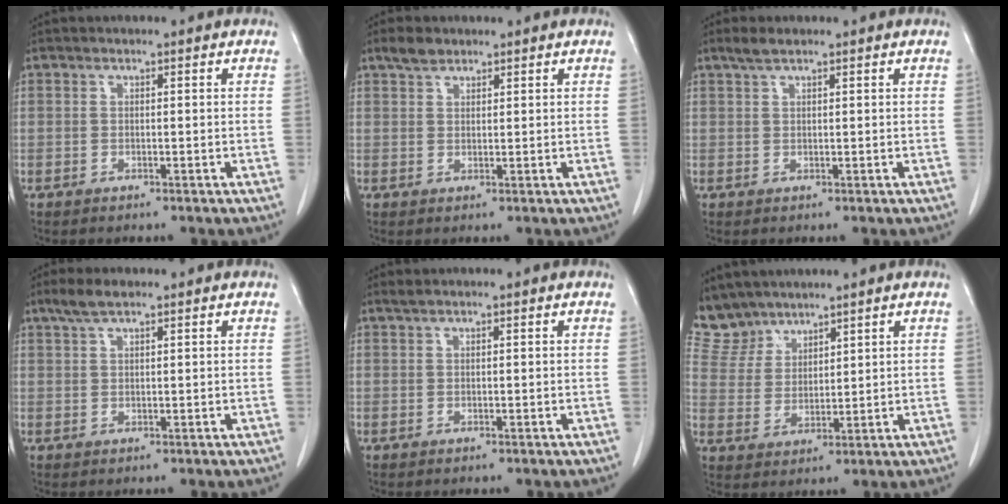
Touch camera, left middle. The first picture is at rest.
{"total": 2.6, "force": [2.1, 1.2, 1.0], "torque": [-0.025, 0.007, 0.038]}
{"total": 2.0, "force": [1.6, 0.3, 1.2], "torque": [-0.032, 0.008, 0.033]}
{"total": 3.2, "force": [2.3, 0.7, 2.1], "torque": [-0.051, 0.011, 0.048]}
{"total": 0.7, "force": [0.6, -0.1, 0.4], "torque": [-0.016, 0.011, 0.017]}
{"total": 5.8, "force": [5.4, 2.0, -0.2], "torque": [-0.005, 0.007, 0.124]}